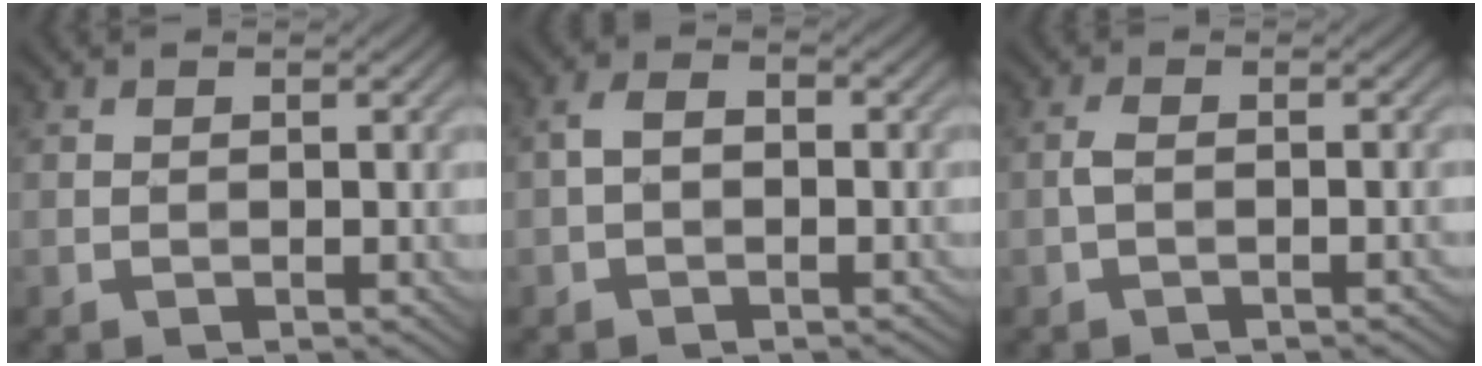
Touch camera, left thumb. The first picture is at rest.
{"total": 2.8, "force": [-0.6, 1.8, 2.0], "torque": [-0.041, 0.006, -0.016]}
{"total": 1.8, "force": [-0.7, 0.6, 1.6], "torque": [-0.034, 0.005, -0.018]}